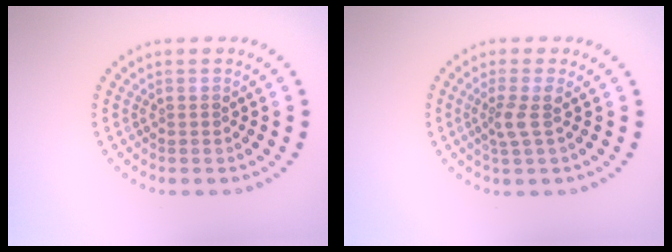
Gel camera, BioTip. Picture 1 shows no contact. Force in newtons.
{"total": 1.9, "press": 1.4, "slide": 1.2}